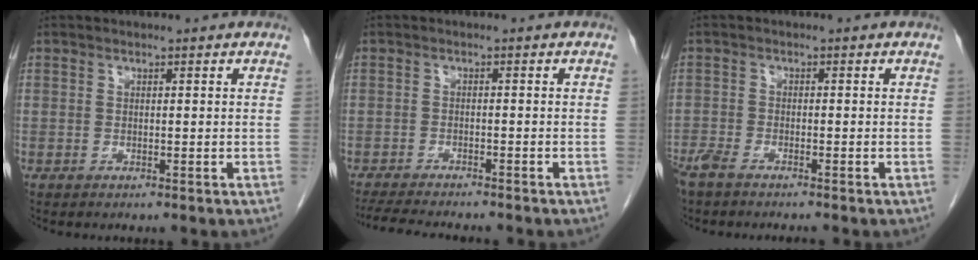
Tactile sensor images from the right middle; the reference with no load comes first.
{"total": 9.0, "force": [-8.1, 0.9, 3.9], "torque": [-0.058, -0.015, -0.121]}
{"total": 4.7, "force": [-4.0, 0.6, 2.3], "torque": [-0.044, -0.010, -0.070]}